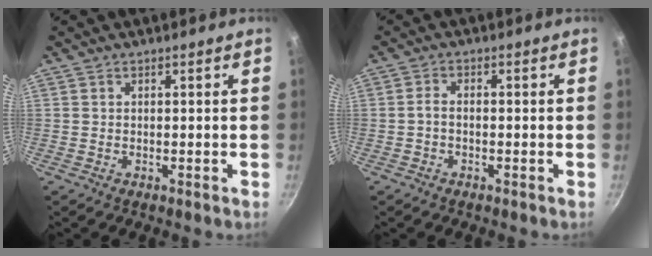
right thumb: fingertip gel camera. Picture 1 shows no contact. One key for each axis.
{"total": 1.9, "fx": -0.8, "fy": 1.0, "fz": 1.4, "tx": -0.027, "ty": 0.014, "tz": -0.019}